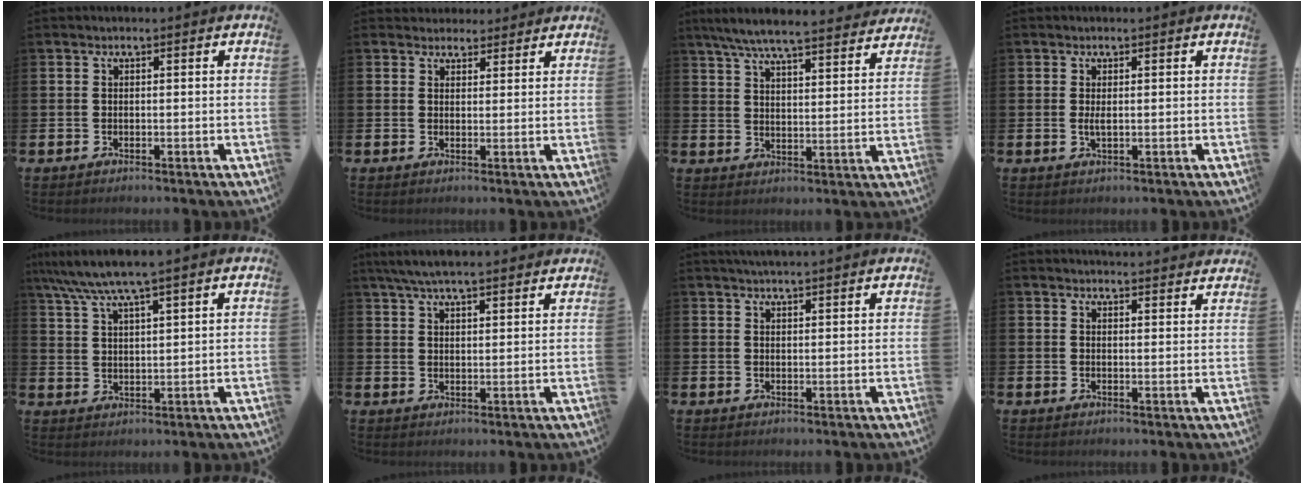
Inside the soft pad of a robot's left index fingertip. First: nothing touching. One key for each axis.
{"total": 3.0, "fx": 2.8, "fy": 1.1, "fz": -0.3, "tx": 0.013, "ty": -0.012, "tz": 0.050}
{"total": 7.4, "fx": 6.9, "fy": 0.8, "fz": 2.5, "tx": -0.065, "ty": -0.041, "tz": 0.121}
{"total": 1.2, "fx": 0.2, "fy": 0.3, "fz": 1.1, "tx": -0.017, "ty": -0.001, "tz": 0.002}
{"total": 6.8, "fx": 6.0, "fy": 0.4, "fz": 3.1, "tx": -0.079, "ty": -0.019, "tz": 0.107}
{"total": 5.8, "fx": 5.4, "fy": 0.9, "fz": 2.0, "tx": -0.047, "ty": -0.017, "tz": 0.098}
{"total": 3.1, "fx": 3.1, "fy": 0.0, "fz": 0.5, "tx": -0.003, "ty": -0.015, "tz": 0.054}
{"total": 3.3, "fx": 3.3, "fy": 0.1, "fz": -0.2, "tx": 0.010, "ty": -0.026, "tz": 0.057}